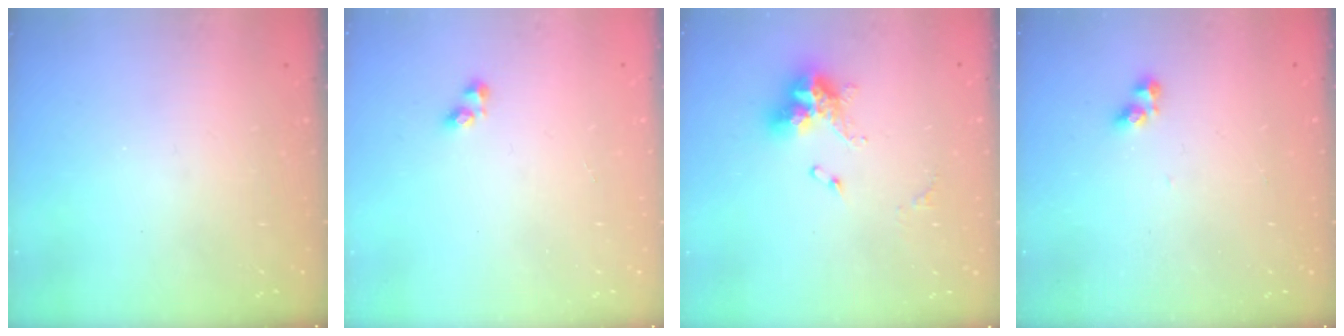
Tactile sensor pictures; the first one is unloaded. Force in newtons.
{"total": 2.6, "press": 2.5, "slide": 0.6}
{"total": 11.1, "press": 11.0, "slide": 1.3}
{"total": 4.4, "press": 4.4, "slide": 0.4}